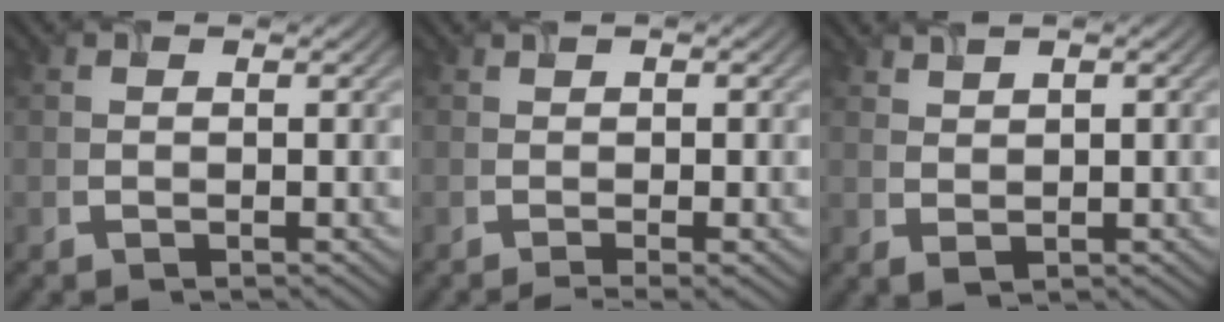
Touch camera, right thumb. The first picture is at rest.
{"total": 1.8, "force": [-0.3, 0.1, 1.8], "torque": [-0.032, -0.006, -0.003]}
{"total": 1.7, "force": [1.2, 0.6, 1.0], "torque": [-0.024, -0.001, 0.030]}